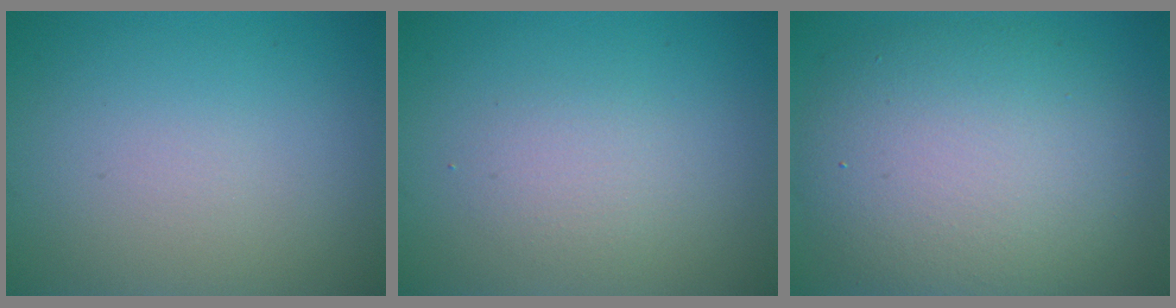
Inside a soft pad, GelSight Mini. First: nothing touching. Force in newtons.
{"total": 1.6, "press": 1.6, "slide": 0.1}
{"total": 9.6, "press": 9.5, "slide": 0.9}